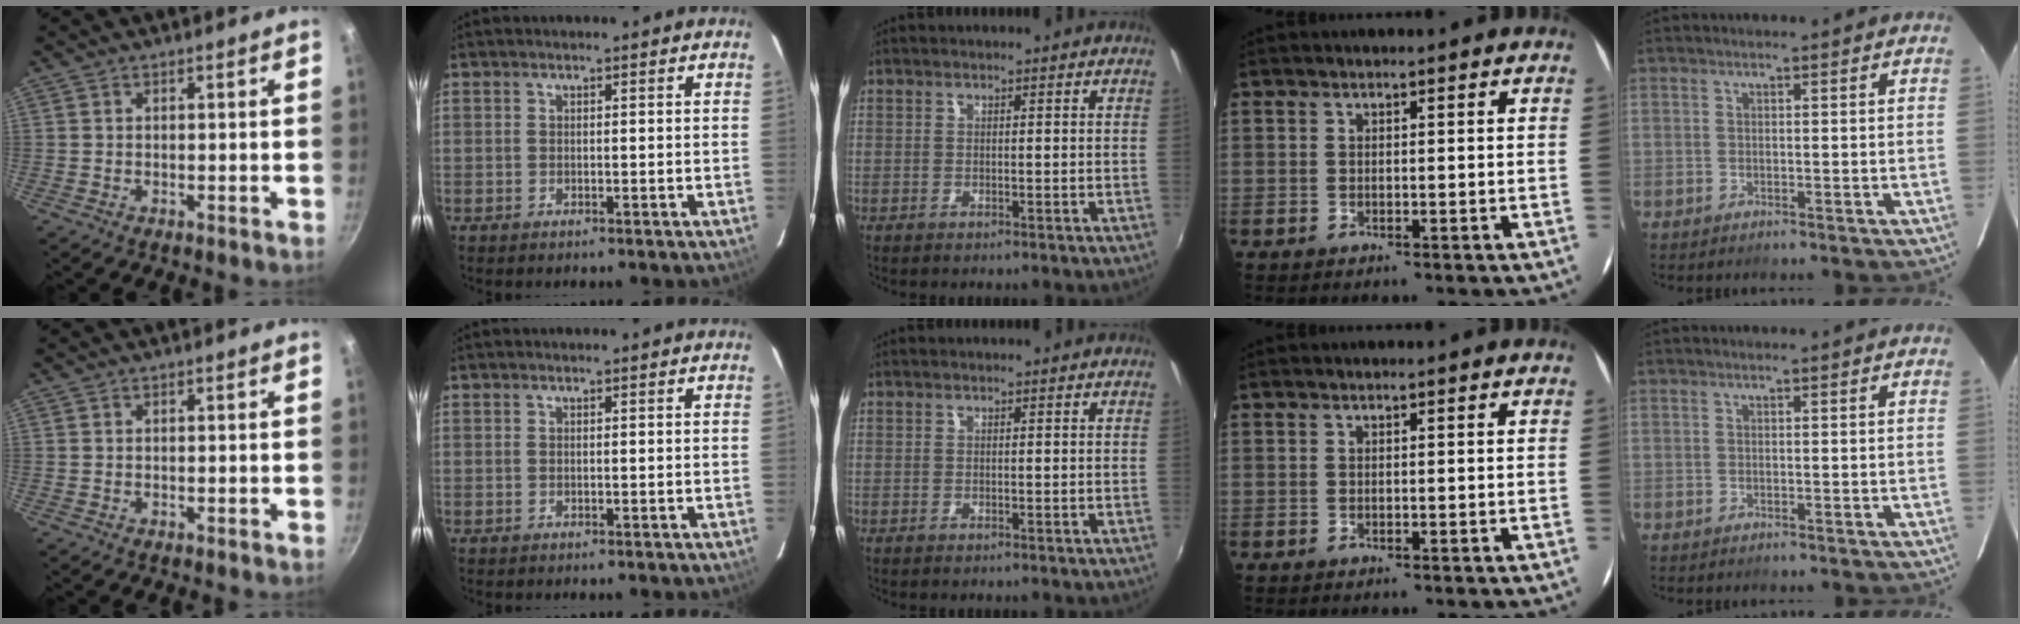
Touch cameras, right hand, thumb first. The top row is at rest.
{}